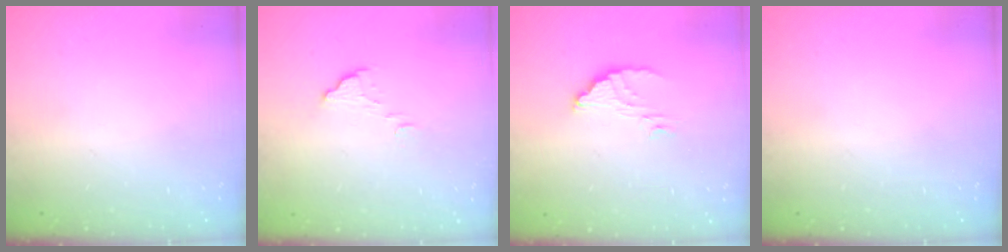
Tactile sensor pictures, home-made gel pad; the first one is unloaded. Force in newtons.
{"total": 4.7, "press": 4.7, "slide": 0.2}
{"total": 3.7, "press": 3.7, "slide": 0.1}
{"total": 0.0}